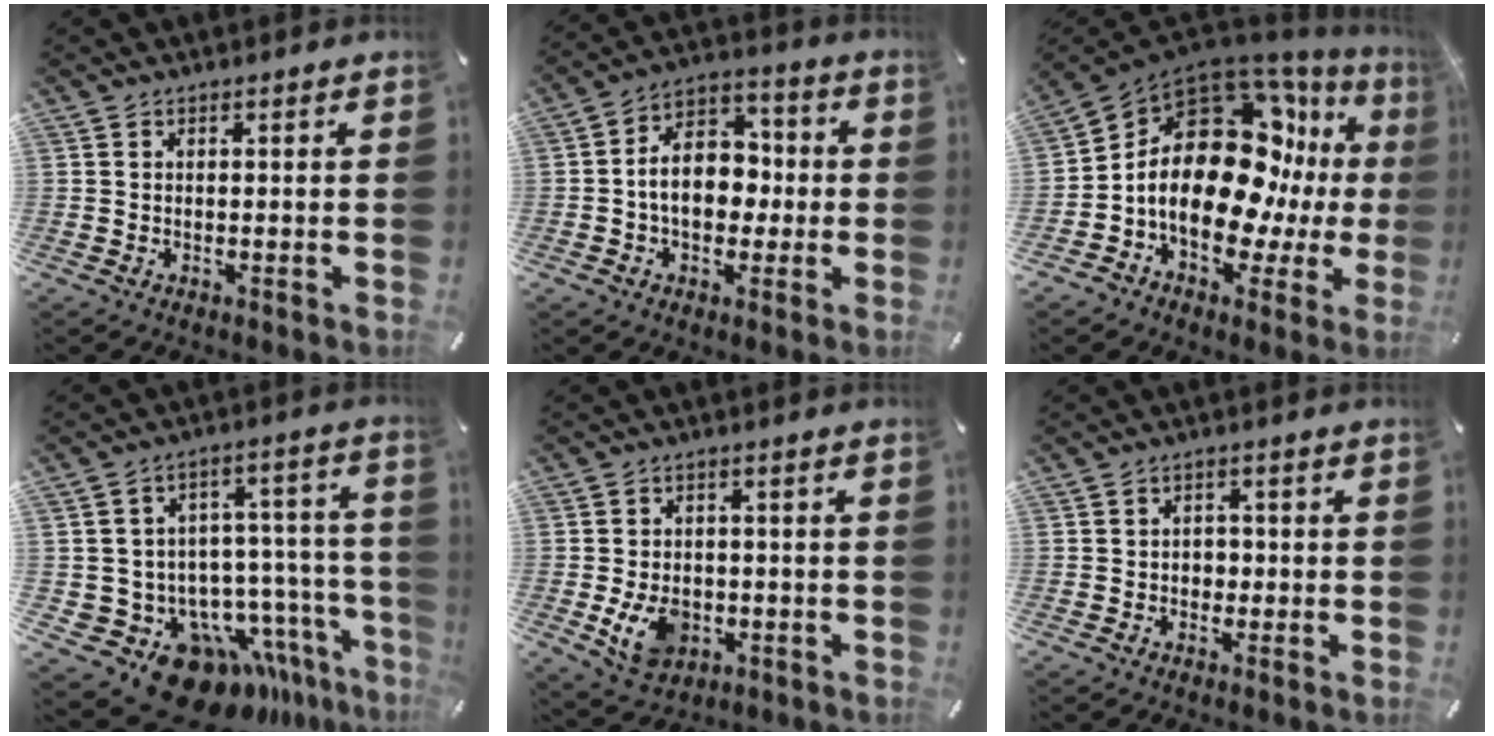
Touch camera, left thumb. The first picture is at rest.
{"total": 11.4, "force": [-1.2, 8.5, 7.5], "torque": [-0.133, 0.014, -0.022]}
{"total": 22.2, "force": [1.1, 14.0, 17.1], "torque": [-0.309, -0.036, 0.018]}
{"total": 17.5, "force": [-12.0, 10.5, 7.3], "torque": [-0.101, 0.053, -0.183]}
{"total": 8.4, "force": [-2.0, 6.4, 5.1], "torque": [-0.107, 0.002, -0.038]}
{"total": 2.6, "force": [-0.7, 2.3, 1.2], "torque": [-0.016, 0.004, -0.020]}